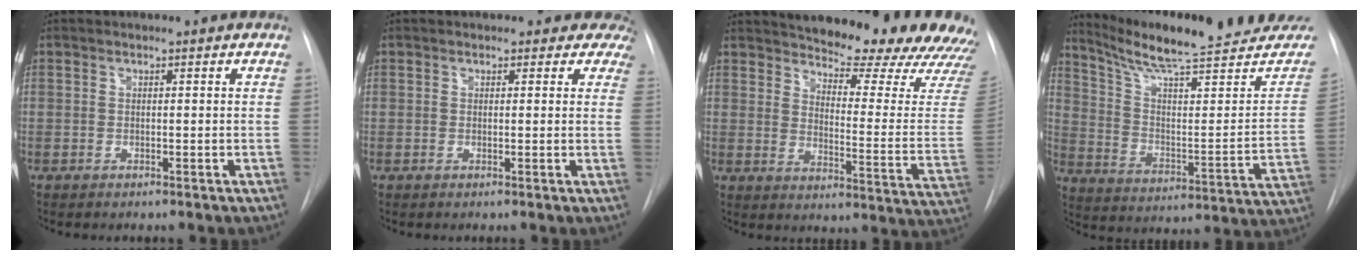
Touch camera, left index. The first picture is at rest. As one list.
[{"total": 4.8, "force": [4.0, 2.7, 0.1], "torque": [0.033, -0.006, 0.015]}, {"total": 22.6, "force": [20.3, 3.8, 9.0], "torque": [-0.121, -0.094, 0.236]}, {"total": 24.9, "force": [21.8, 1.9, 11.8], "torque": [-0.177, -0.064, 0.301]}]